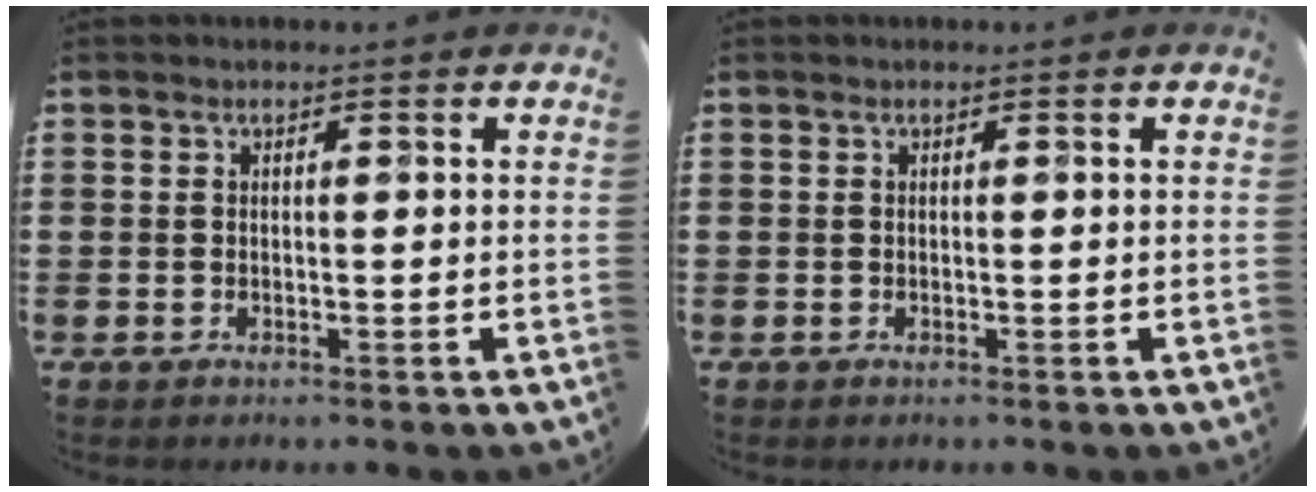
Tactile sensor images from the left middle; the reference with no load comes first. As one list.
[{"total": 0.0}]